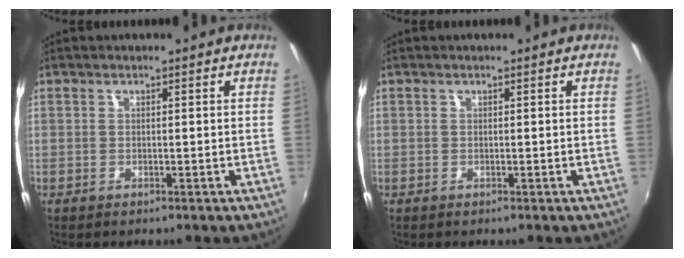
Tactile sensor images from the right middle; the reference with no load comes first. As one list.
[{"total": 0.0}]